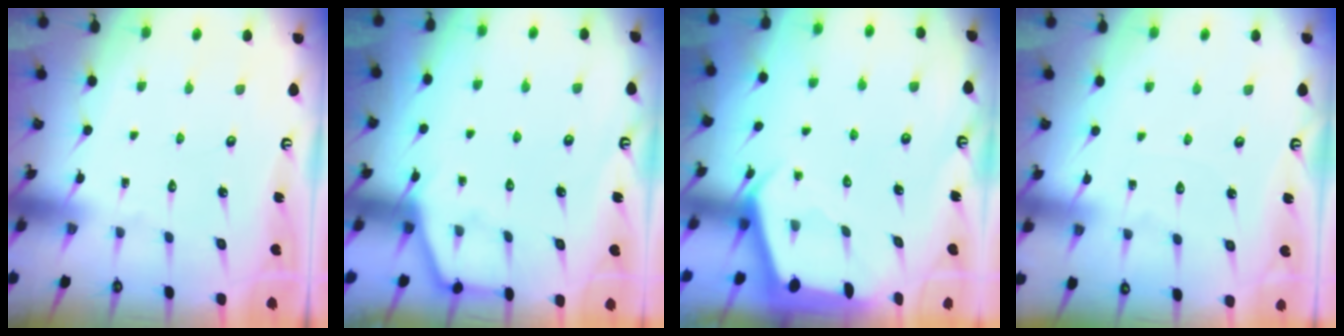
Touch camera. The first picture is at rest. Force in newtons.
{"total": 3.3, "press": 3.2, "slide": 0.5}
{"total": 2.0, "press": 2.0, "slide": 0.3}
{"total": 2.2, "press": 2.2, "slide": 0.3}